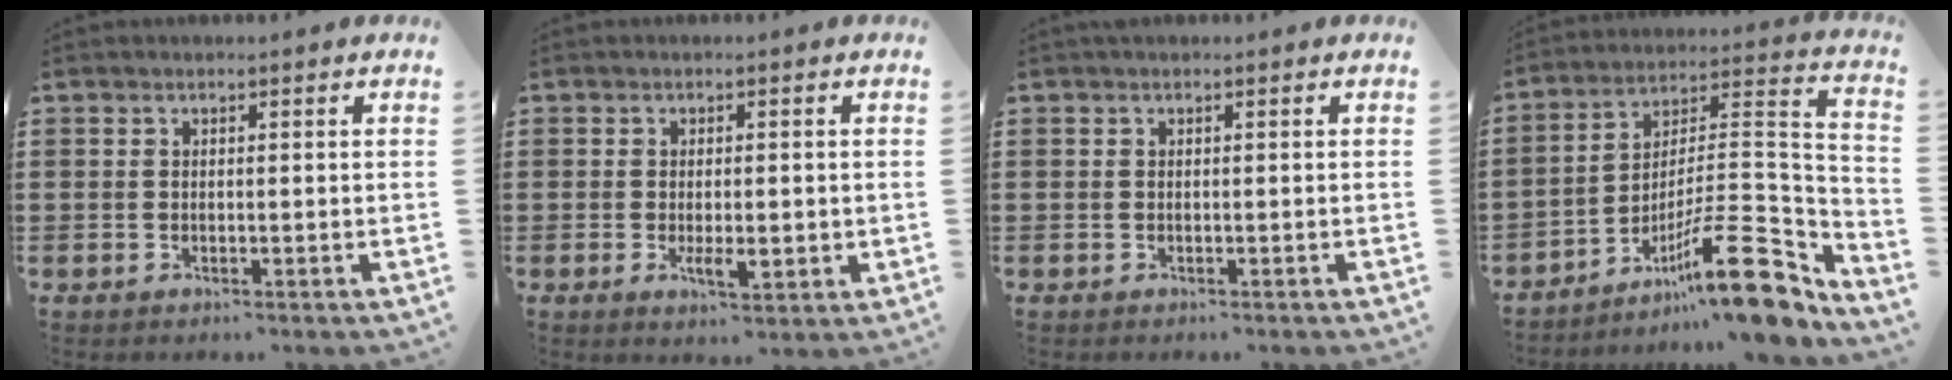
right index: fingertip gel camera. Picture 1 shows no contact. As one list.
[{"total": 3.8, "force": [-0.6, 1.5, 3.4], "torque": [-0.066, 0.000, -0.012]}, {"total": 0.0}, {"total": 16.5, "force": [-9.9, 3.9, 12.6], "torque": [-0.178, 0.027, -0.168]}]